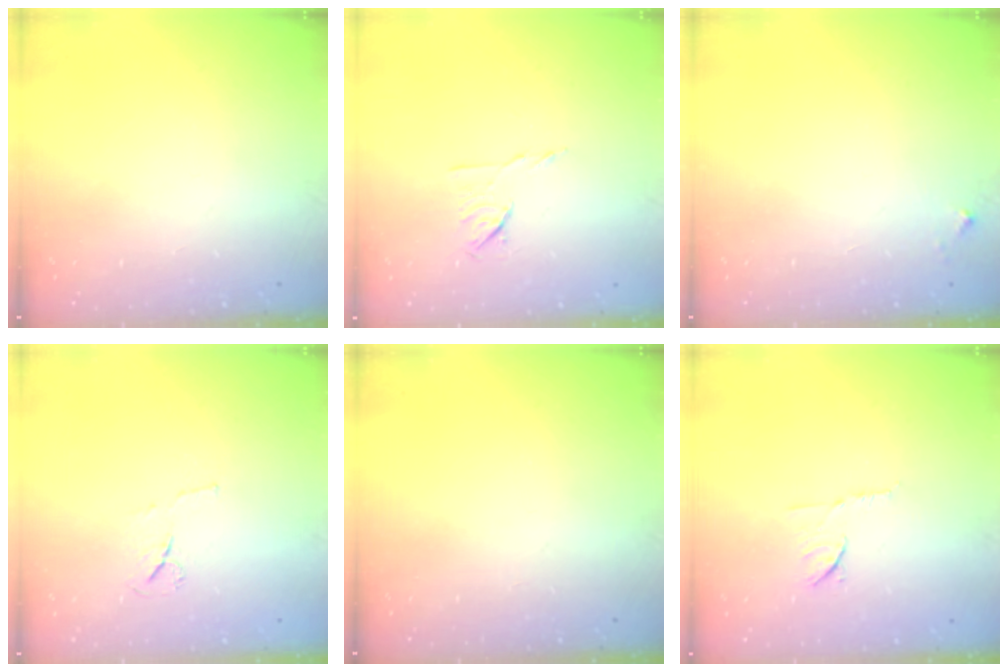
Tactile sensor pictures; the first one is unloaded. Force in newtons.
{"total": 6.4, "press": 6.3, "slide": 1.2}
{"total": 2.8, "press": 2.8, "slide": 0.2}
{"total": 4.7, "press": 4.6, "slide": 0.8}
{"total": 0.0}
{"total": 6.6, "press": 6.5, "slide": 0.9}